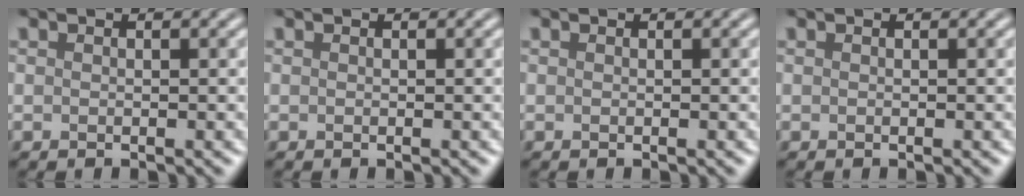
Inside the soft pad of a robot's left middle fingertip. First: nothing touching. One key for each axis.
{"total": 0.0}
{"total": 0.0}
{"total": 0.0}